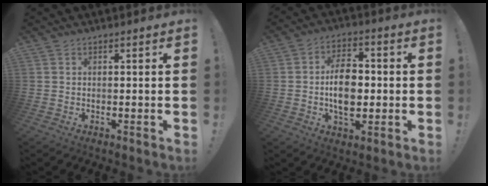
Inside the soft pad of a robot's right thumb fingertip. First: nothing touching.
{"total": 11.9, "force": [-1.1, 7.7, 8.9], "torque": [-0.157, 0.008, -0.020]}